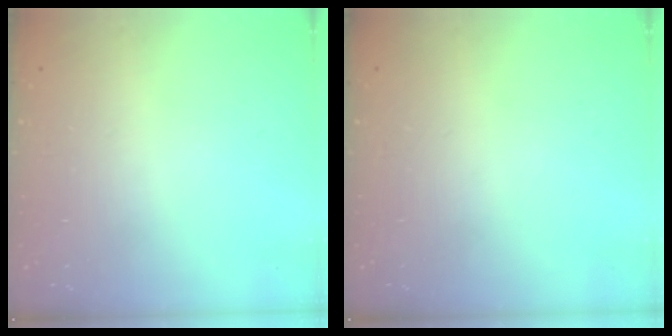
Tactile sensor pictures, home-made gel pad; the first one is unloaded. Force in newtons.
{"total": 0.0}